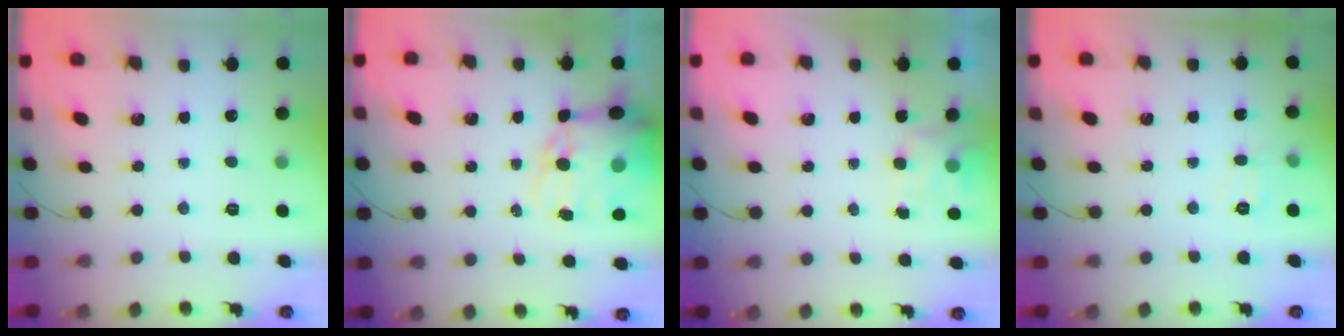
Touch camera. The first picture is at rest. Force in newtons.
{"total": 14.9, "press": 14.6, "slide": 3.1}
{"total": 4.1, "press": 3.9, "slide": 1.1}
{"total": 5.7, "press": 5.5, "slide": 1.5}